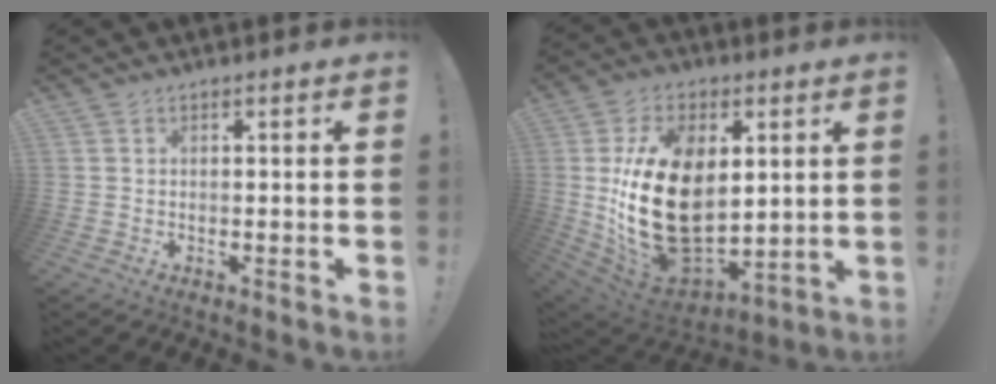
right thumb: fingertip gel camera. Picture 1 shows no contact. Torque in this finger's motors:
{"motor_torque": [0.15, 1.84, 2.77, 0.00, 0.98]}